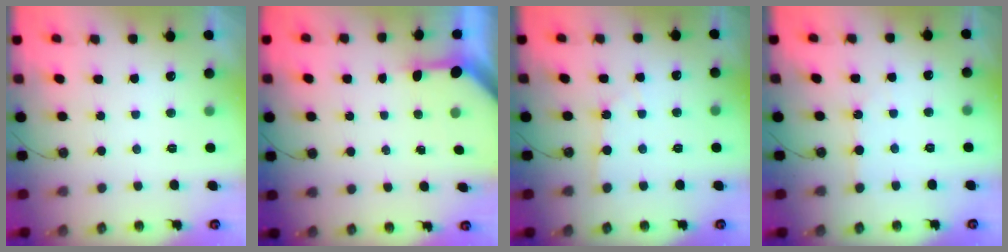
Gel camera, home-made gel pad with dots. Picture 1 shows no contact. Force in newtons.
{"total": 3.1, "press": 3.1, "slide": 0.3}
{"total": 1.8, "press": 1.8, "slide": 0.3}
{"total": 2.7, "press": 2.7, "slide": 0.5}